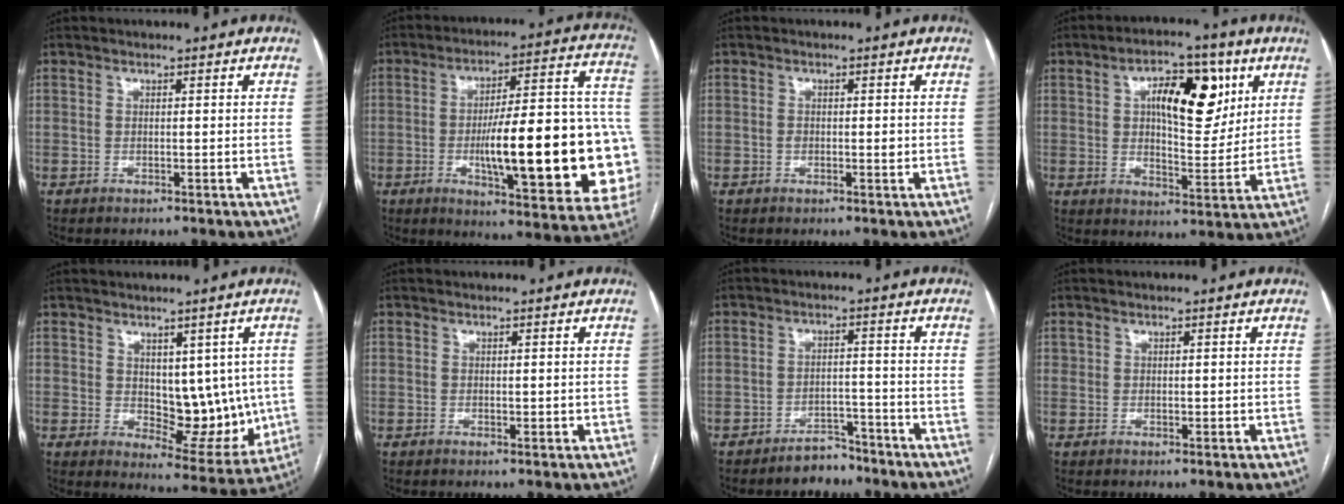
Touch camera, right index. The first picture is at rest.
{"total": 27.1, "force": [-4.7, 5.1, 26.2], "torque": [-0.293, 0.016, -0.058]}
{"total": 1.5, "force": [-0.1, 0.9, 1.3], "torque": [-0.020, 0.001, -0.002]}
{"total": 12.8, "force": [4.7, 5.4, 10.7], "torque": [-0.161, 0.019, 0.076]}
{"total": 10.6, "force": [0.7, 6.0, 8.6], "torque": [-0.092, 0.000, 0.030]}
{"total": 1.2, "force": [0.2, 0.7, 0.9], "torque": [-0.013, -0.003, 0.003]}
{"total": 4.0, "force": [-3.5, 1.8, 0.7], "torque": [-0.007, 0.006, -0.054]}
{"total": 1.0, "force": [0.4, 0.8, 0.5], "torque": [-0.005, -0.002, 0.008]}